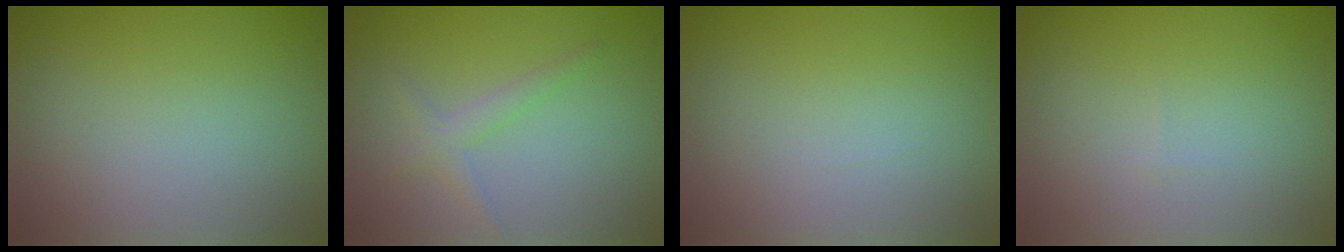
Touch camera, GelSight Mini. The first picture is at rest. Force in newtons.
{"total": 1.6, "press": 1.6, "slide": 0.1}
{"total": 0.0}
{"total": 0.0}